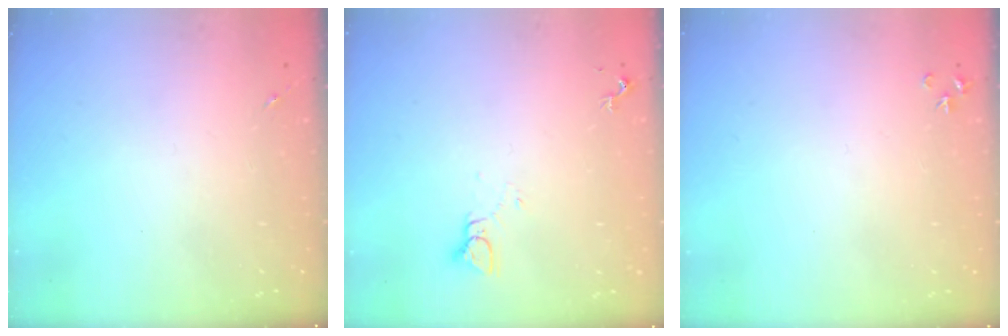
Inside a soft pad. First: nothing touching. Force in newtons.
{"total": 3.2, "press": 3.2, "slide": 0.2}
{"total": 3.2, "press": 3.2, "slide": 0.4}